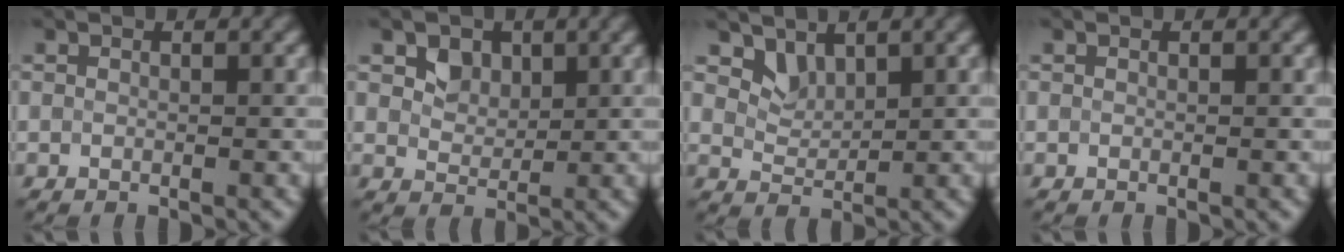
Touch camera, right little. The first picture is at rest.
{"total": 2.2, "force": [1.1, 1.7, 1.0], "torque": [-0.022, 0.002, 0.016]}
{"total": 2.0, "force": [1.5, 1.0, 0.6], "torque": [-0.019, -0.005, 0.031]}
{"total": 0.0}